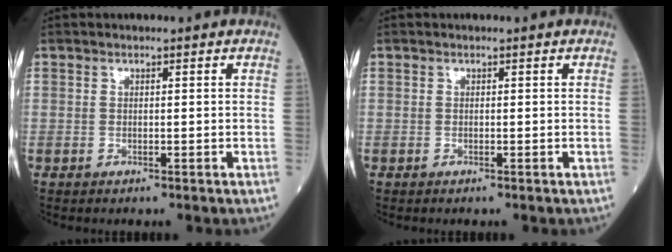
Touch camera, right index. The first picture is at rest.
{"total": 0.0}